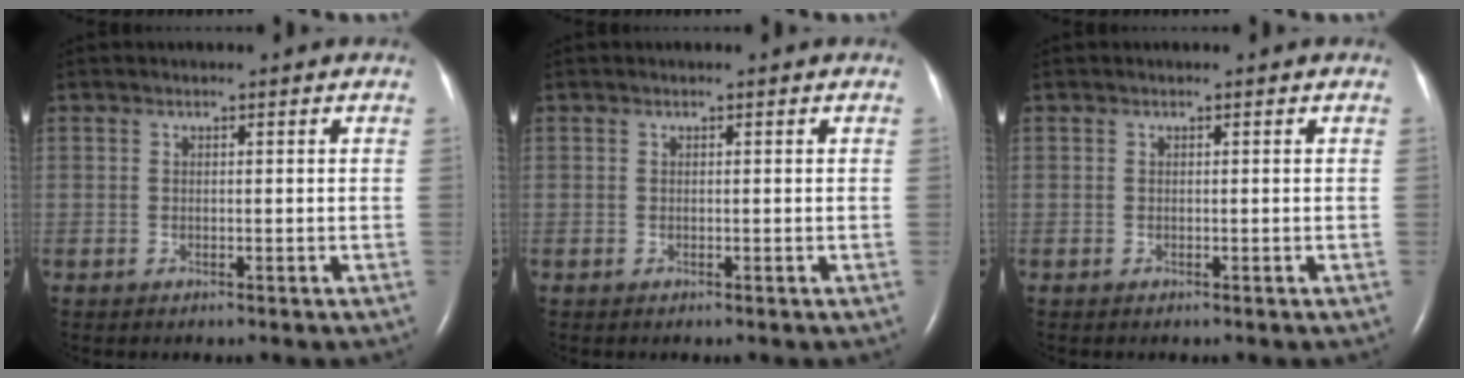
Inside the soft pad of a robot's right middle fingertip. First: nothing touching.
{"total": 0.0}
{"total": 0.0}